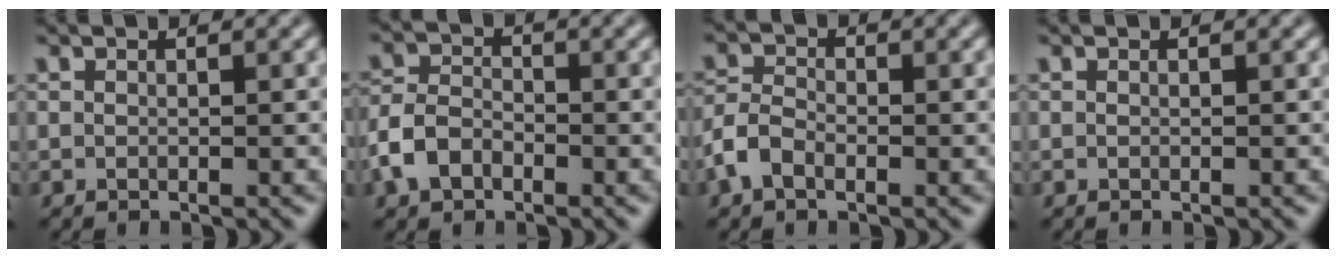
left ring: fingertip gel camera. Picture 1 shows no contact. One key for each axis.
{"total": 3.7, "fx": -1.9, "fy": 2.4, "fz": 2.0, "tx": -0.043, "ty": 0.003, "tz": -0.046}
{"total": 2.8, "fx": -1.4, "fy": 1.6, "fz": 1.8, "tx": -0.035, "ty": 0.006, "tz": -0.037}
{"total": 0.0}